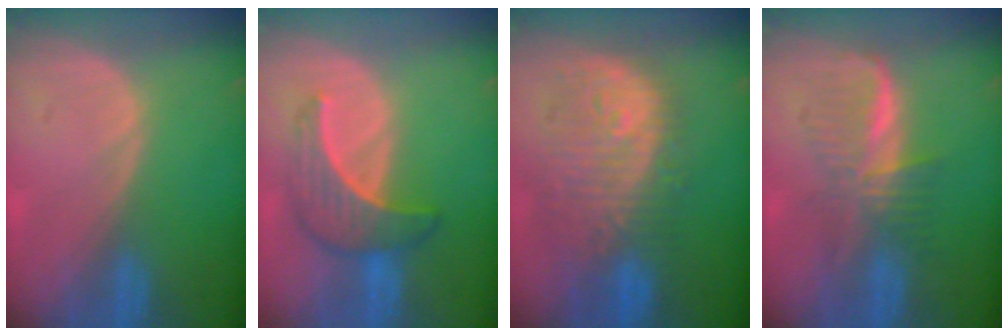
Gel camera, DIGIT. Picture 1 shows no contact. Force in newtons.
{"total": 6.5, "press": 6.4, "slide": 1.0}
{"total": 11.5, "press": 10.6, "slide": 4.5}
{"total": 6.0, "press": 5.9, "slide": 0.7}